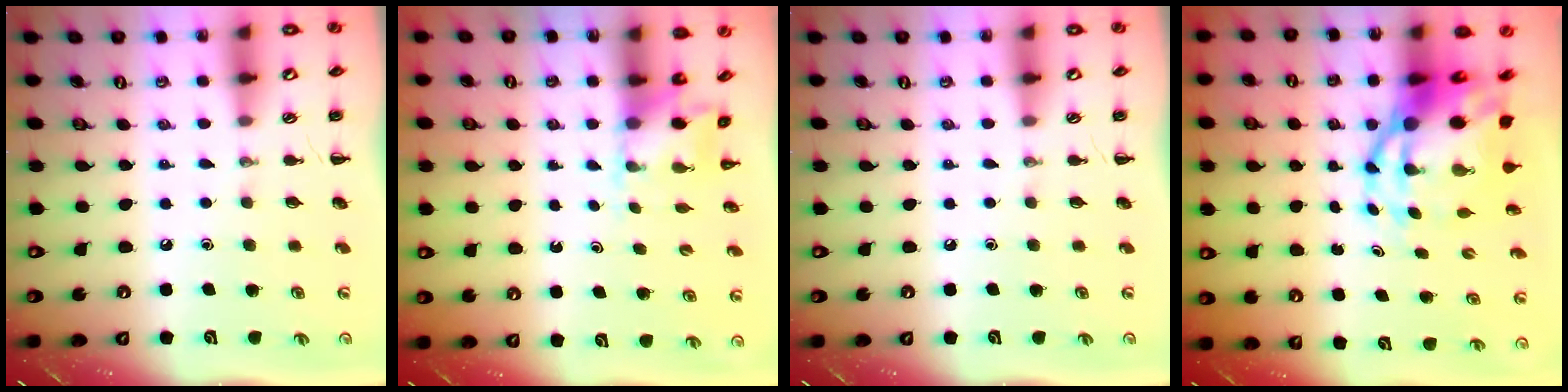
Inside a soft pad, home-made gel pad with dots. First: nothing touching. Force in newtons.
{"total": 2.5, "press": 2.5, "slide": 0.5}
{"total": 0.0}
{"total": 11.5, "press": 11.1, "slide": 3.2}